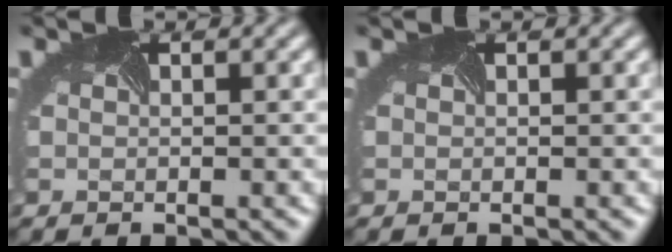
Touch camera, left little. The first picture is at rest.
{"total": 0.0}